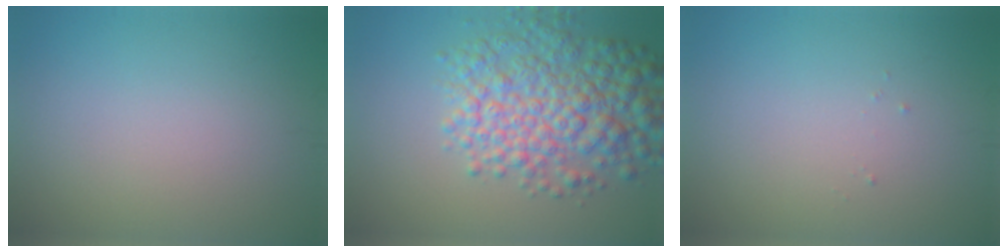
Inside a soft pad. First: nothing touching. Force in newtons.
{"total": 7.7, "press": 7.7, "slide": 0.1}
{"total": 0.0}